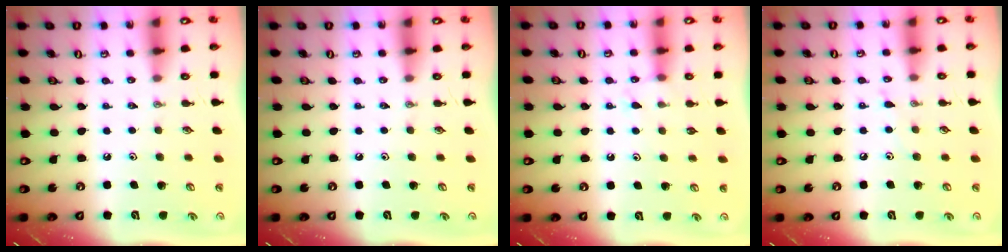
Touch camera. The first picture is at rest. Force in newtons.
{"total": 0.0}
{"total": 5.1, "press": 5.0, "slide": 0.6}
{"total": 5.6, "press": 5.6, "slide": 0.7}